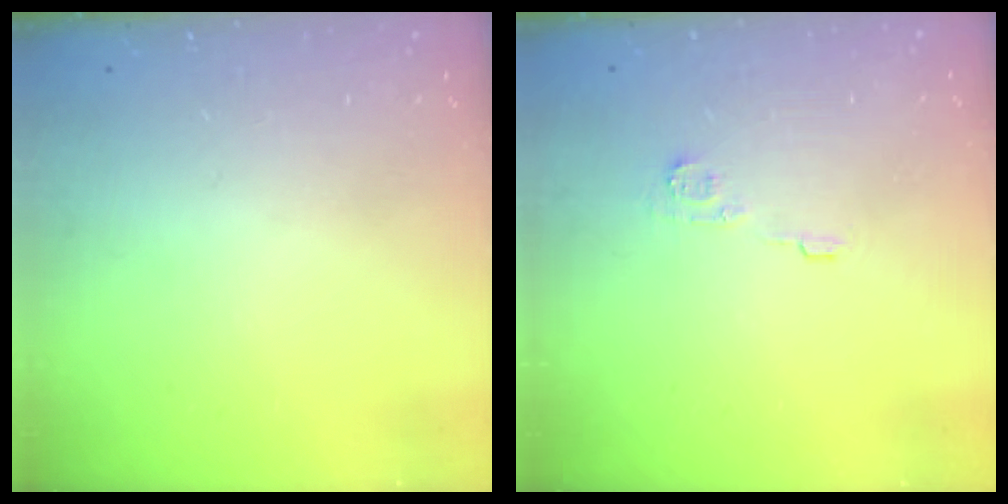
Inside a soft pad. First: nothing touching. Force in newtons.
{"total": 4.9, "press": 4.9, "slide": 0.2}